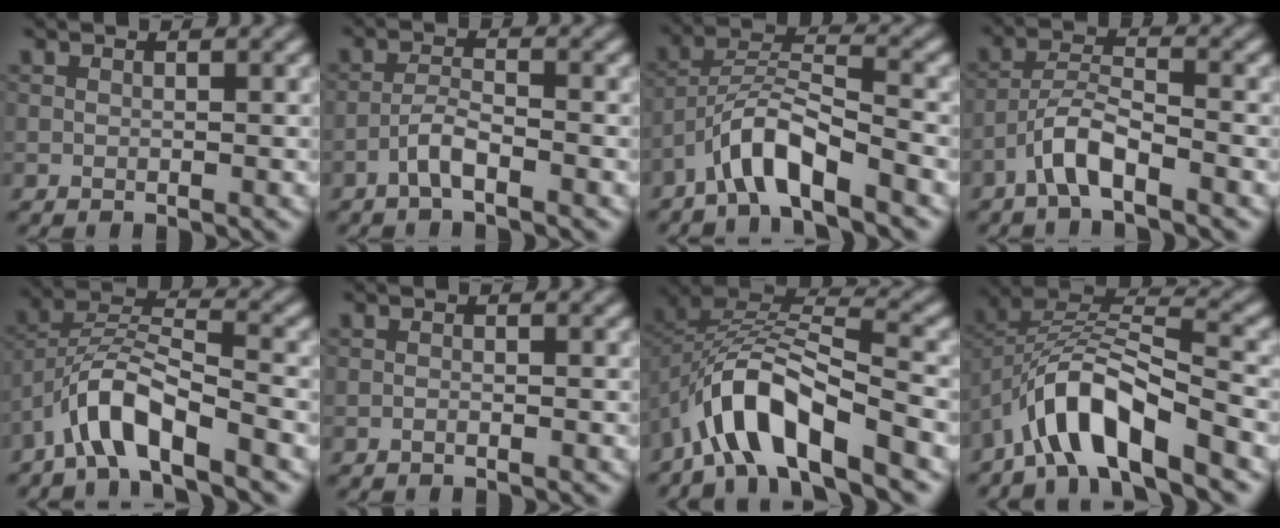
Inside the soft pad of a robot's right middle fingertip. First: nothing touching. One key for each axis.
{"total": 2.2, "fx": -1.5, "fy": 0.4, "fz": 1.5, "tx": -0.032, "ty": 0.008, "tz": -0.034}
{"total": 5.2, "fx": -3.8, "fy": 1.0, "fz": 3.4, "tx": -0.061, "ty": 0.012, "tz": -0.072}
{"total": 3.6, "fx": -2.5, "fy": 0.7, "fz": 2.5, "tx": -0.048, "ty": 0.013, "tz": -0.053}
{"total": 5.8, "fx": -4.0, "fy": 1.4, "fz": 3.9, "tx": -0.073, "ty": 0.009, "tz": -0.078}
{"total": 0.0}
{"total": 7.7, "fx": -4.6, "fy": 2.7, "fz": 5.5, "tx": -0.095, "ty": 0.005, "tz": -0.090}
{"total": 7.5, "fx": -4.7, "fy": 2.3, "fz": 5.3, "tx": -0.093, "ty": 0.008, "tz": -0.091}